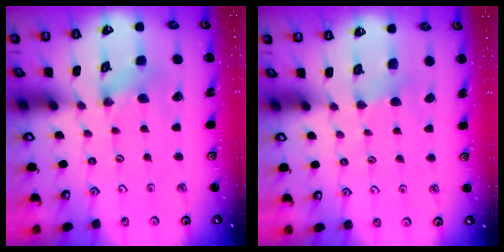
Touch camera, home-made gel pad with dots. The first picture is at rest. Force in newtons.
{"total": 2.5, "press": 2.5, "slide": 0.4}